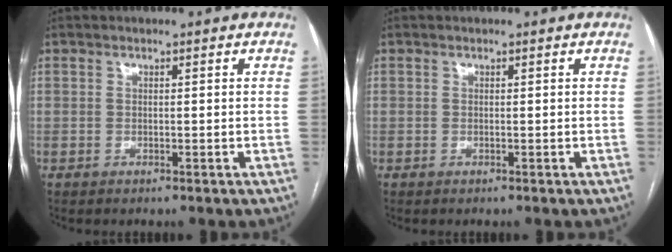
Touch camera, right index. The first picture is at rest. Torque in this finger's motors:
{"motor_torque": [0.13, 0.12, 0.00, 0.01]}